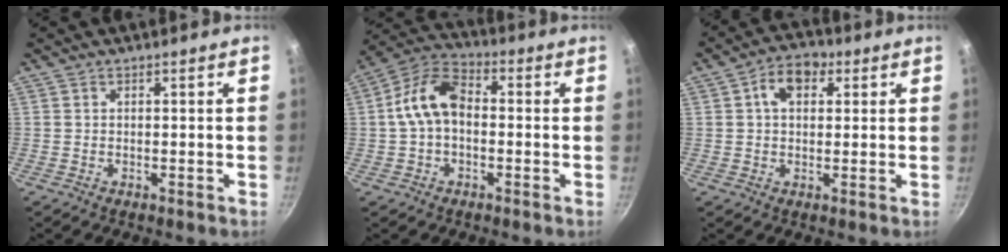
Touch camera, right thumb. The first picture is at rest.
{"total": 10.4, "force": [-0.2, 6.8, 7.9], "torque": [-0.133, 0.036, -0.017]}
{"total": 7.2, "force": [2.3, 4.9, 4.7], "torque": [-0.051, 0.007, 0.027]}